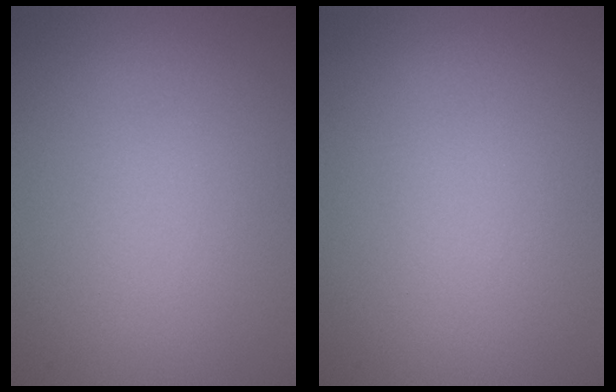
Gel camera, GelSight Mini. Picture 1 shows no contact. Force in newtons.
{"total": 0.0}